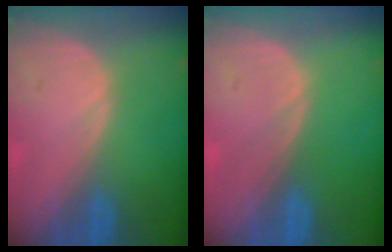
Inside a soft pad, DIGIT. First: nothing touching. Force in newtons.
{"total": 0.0}